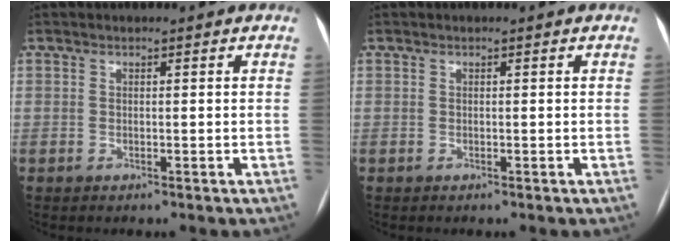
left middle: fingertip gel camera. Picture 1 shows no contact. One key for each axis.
{"total": 0.0}